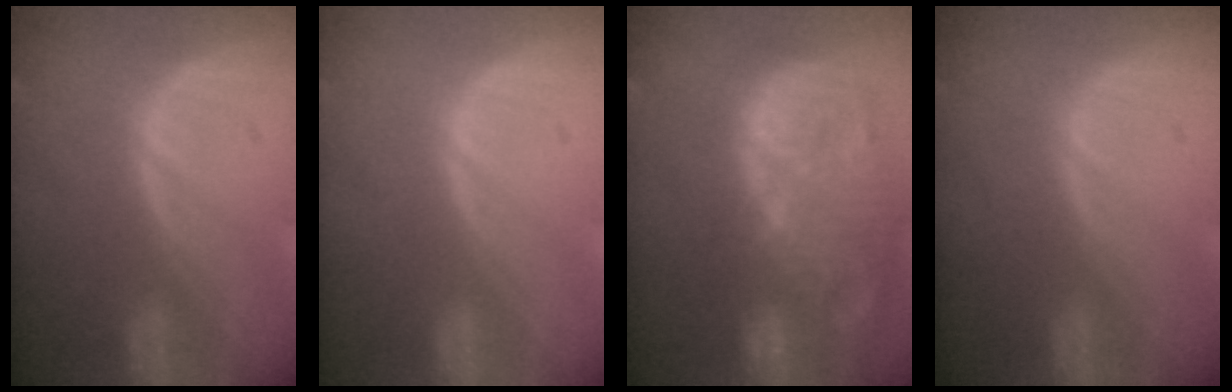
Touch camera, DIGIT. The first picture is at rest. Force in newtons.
{"total": 0.0}
{"total": 14.5, "press": 12.6, "slide": 7.2}
{"total": 0.0}